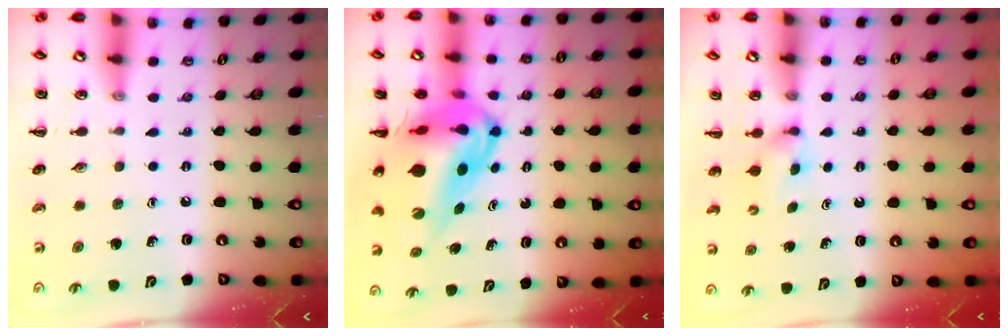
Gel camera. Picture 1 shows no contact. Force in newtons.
{"total": 14.3, "press": 13.6, "slide": 4.6}
{"total": 2.4, "press": 2.3, "slide": 0.9}